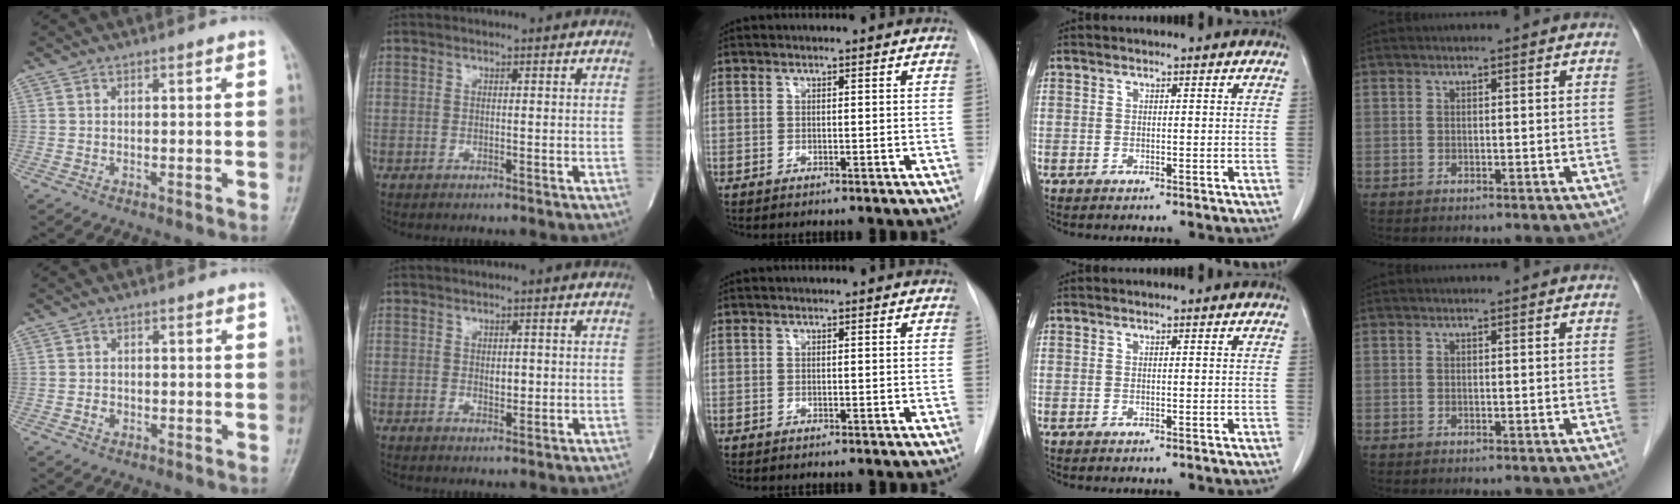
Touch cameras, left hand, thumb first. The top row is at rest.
{"thumb": {"total": 1.5, "force": [-0.5, 1.2, 0.6], "torque": [-0.007, 0.004, -0.011]}, "index": {"total": 1.7, "force": [0.0, 1.0, 1.4], "torque": [-0.021, -0.005, 0.001]}}